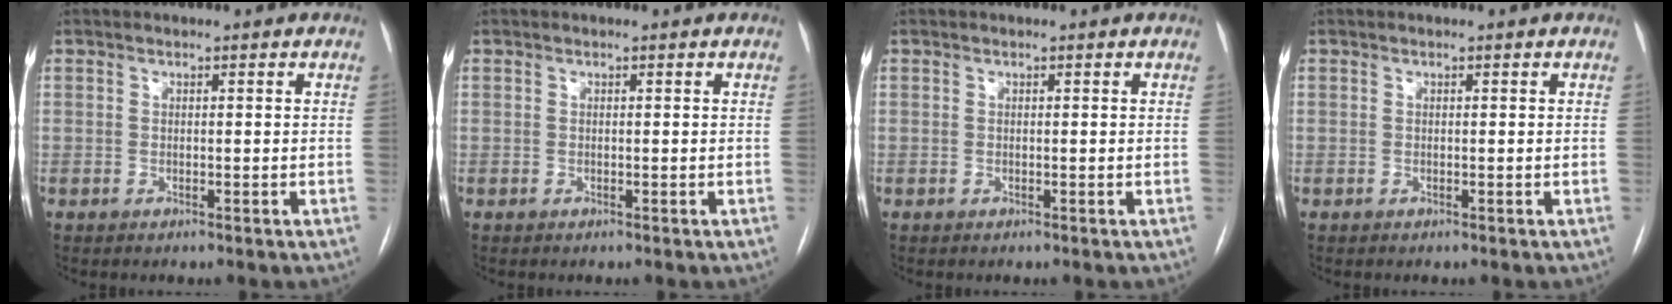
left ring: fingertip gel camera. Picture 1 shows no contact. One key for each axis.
{"total": 0.0}
{"total": 0.0}
{"total": 0.0}